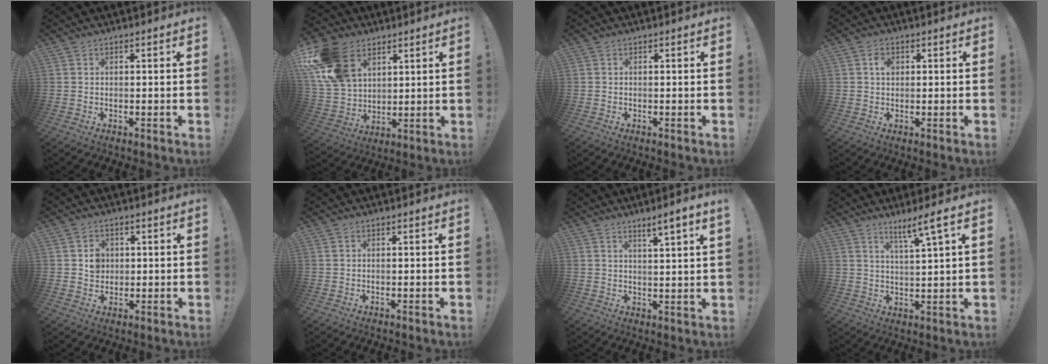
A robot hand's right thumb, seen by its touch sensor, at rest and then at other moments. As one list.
[{"total": 18.1, "force": [8.5, 12.7, 9.7], "torque": [-0.188, -0.036, 0.166]}, {"total": 0.0}, {"total": 2.8, "force": [0.6, 2.1, 1.8], "torque": [-0.014, -0.003, 0.004]}, {"total": 4.7, "force": [0.9, 4.3, 1.9], "torque": [-0.011, -0.004, 0.012]}, {"total": 0.0}, {"total": 4.7, "force": [3.2, -0.9, 3.3], "torque": [-0.041, -0.024, 0.048]}, {"total": 6.7, "force": [4.5, -0.4, 4.9], "torque": [-0.076, -0.028, 0.069]}]